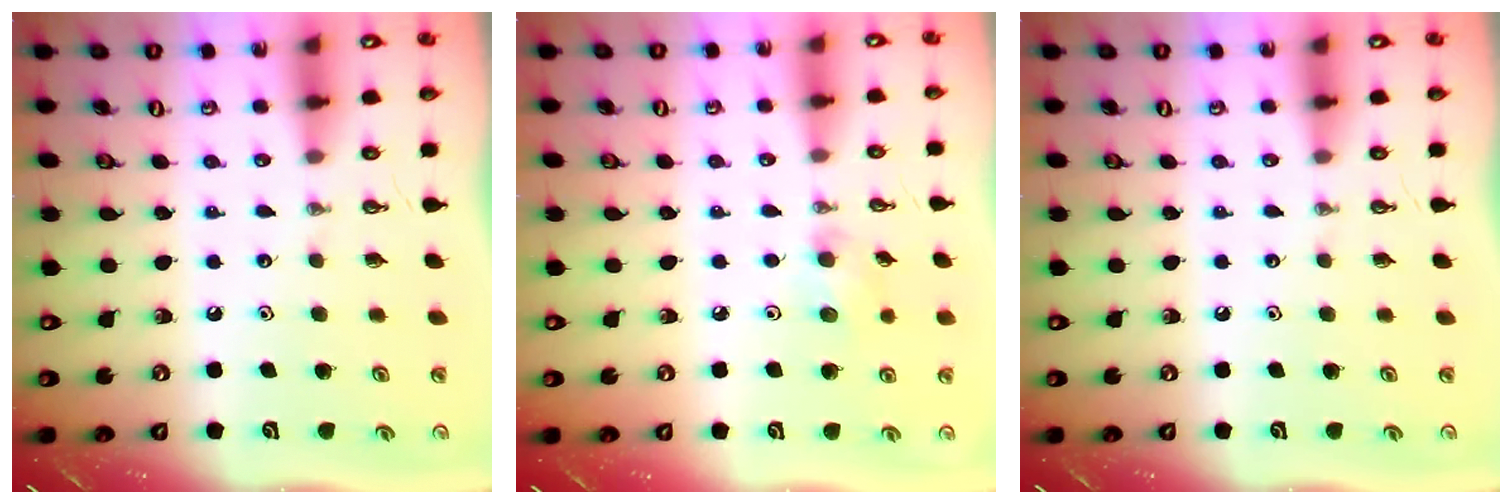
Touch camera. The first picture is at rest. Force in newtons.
{"total": 4.8, "press": 4.6, "slide": 1.4}
{"total": 0.0}